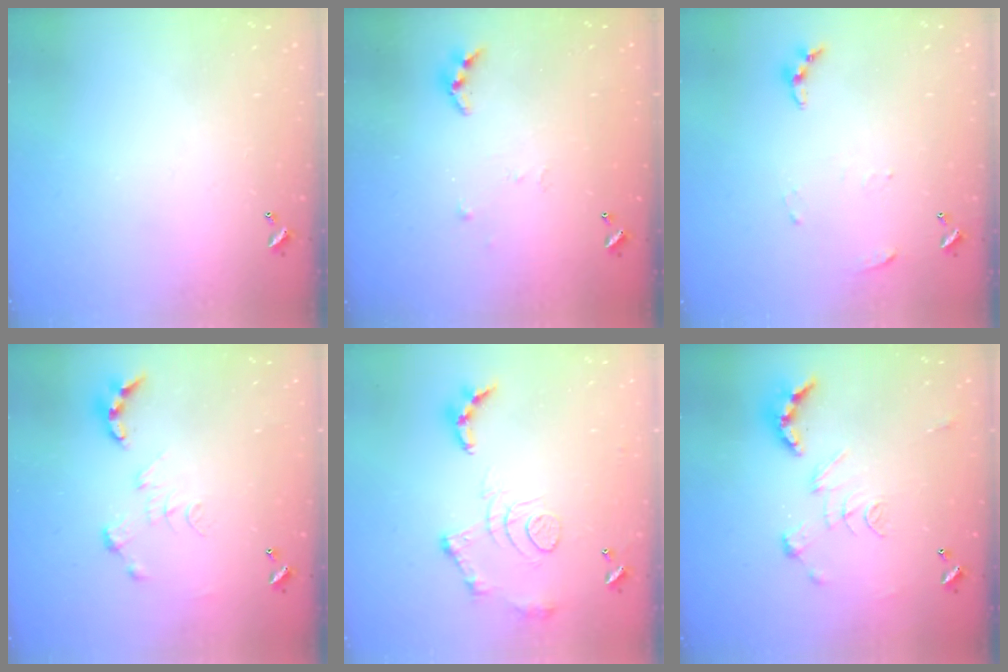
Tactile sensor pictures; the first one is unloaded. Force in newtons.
{"total": 3.3, "press": 3.3, "slide": 0.4}
{"total": 4.3, "press": 4.3, "slide": 0.5}
{"total": 0.0}
{"total": 12.5, "press": 12.5, "slide": 1.1}
{"total": 2.5, "press": 2.0, "slide": 1.5}